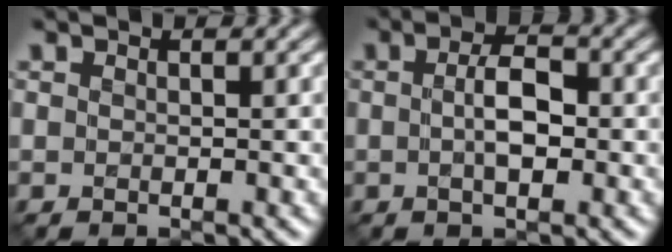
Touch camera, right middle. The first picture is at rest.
{"total": 3.3, "force": [-0.3, 1.5, 3.0], "torque": [-0.061, -0.001, -0.010]}